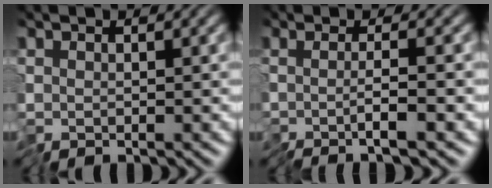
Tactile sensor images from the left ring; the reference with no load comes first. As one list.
[{"total": 2.5, "force": [-1.0, -0.2, 2.2], "torque": [-0.025, -0.004, -0.023]}]